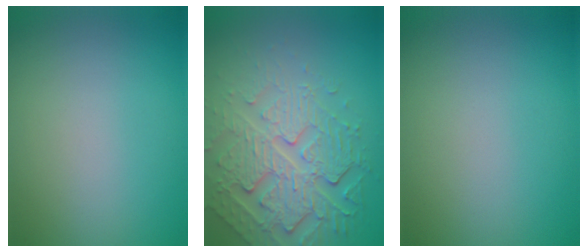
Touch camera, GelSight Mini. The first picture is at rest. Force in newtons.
{"total": 6.7, "press": 5.0, "slide": 4.5}
{"total": 0.0}